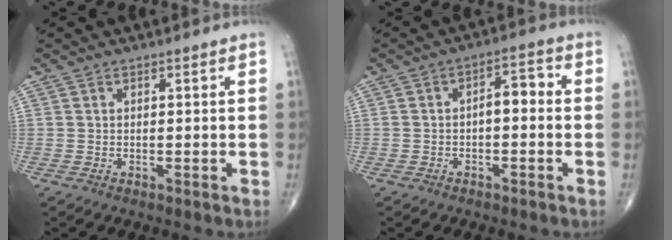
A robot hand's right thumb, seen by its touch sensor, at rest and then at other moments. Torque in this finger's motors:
{"motor_torque": [1.11, 0.49, 0.41, -0.28, 0.04]}